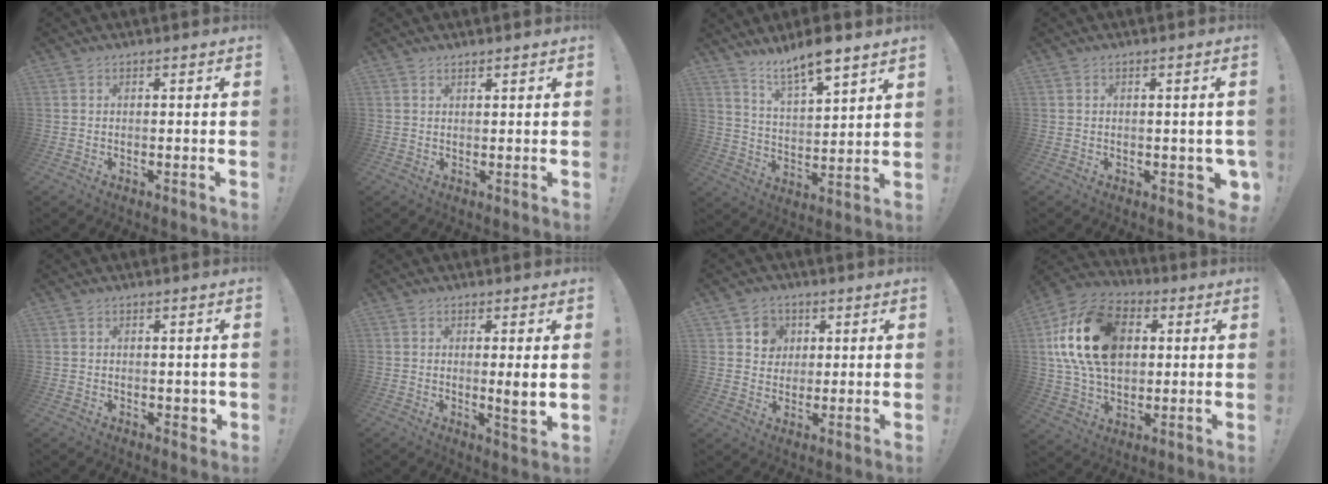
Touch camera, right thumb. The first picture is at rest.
{"total": 0.9, "force": [0.9, 0.0, 0.4], "torque": [-0.001, -0.003, 0.015]}
{"total": 10.3, "force": [8.6, 1.3, 5.5], "torque": [-0.100, -0.060, 0.149]}
{"total": 3.3, "force": [-0.5, 2.2, 2.4], "torque": [-0.018, 0.004, -0.006]}
{"total": 1.9, "force": [0.2, 1.5, 1.1], "torque": [-0.002, -0.002, 0.002]}
{"total": 4.4, "force": [0.8, -0.3, 4.3], "torque": [-0.062, -0.013, 0.010]}
{"total": 6.7, "force": [2.5, 6.1, 1.3], "torque": [-0.009, -0.017, 0.047]}
{"total": 22.7, "force": [5.2, 15.6, 15.7], "torque": [-0.272, -0.006, 0.098]}